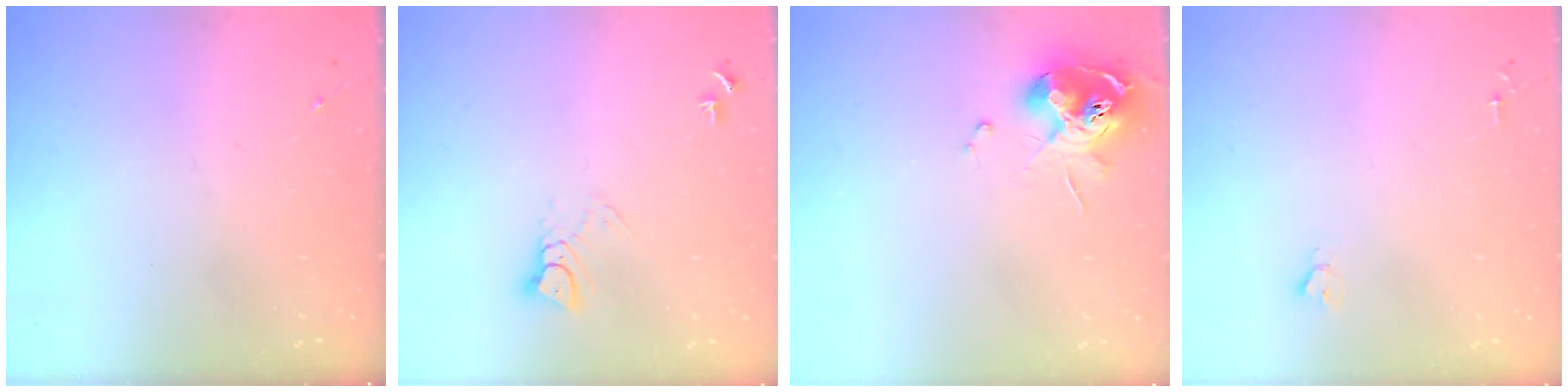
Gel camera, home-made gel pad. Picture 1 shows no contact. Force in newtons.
{"total": 4.7, "press": 4.7, "slide": 0.2}
{"total": 10.7, "press": 10.6, "slide": 0.9}
{"total": 1.9, "press": 1.9, "slide": 0.2}